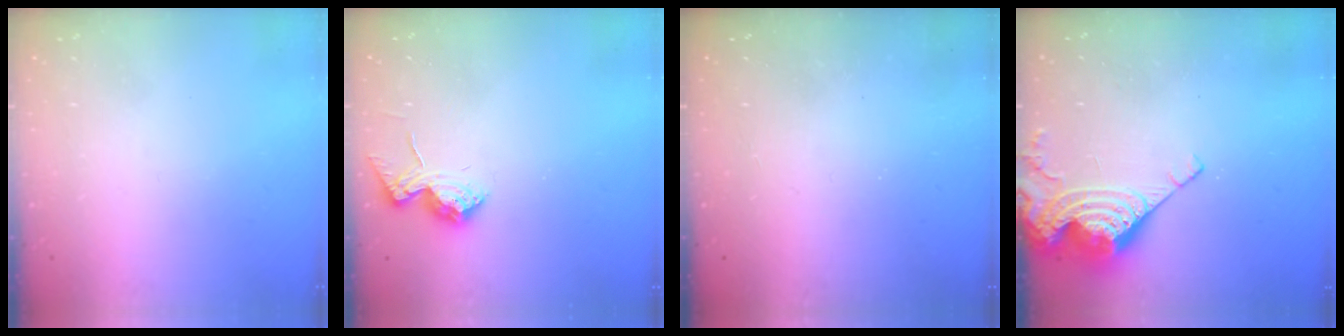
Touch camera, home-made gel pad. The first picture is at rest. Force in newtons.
{"total": 11.8, "press": 11.8, "slide": 0.5}
{"total": 1.4, "press": 1.3, "slide": 0.4}
{"total": 10.2, "press": 10.1, "slide": 0.9}